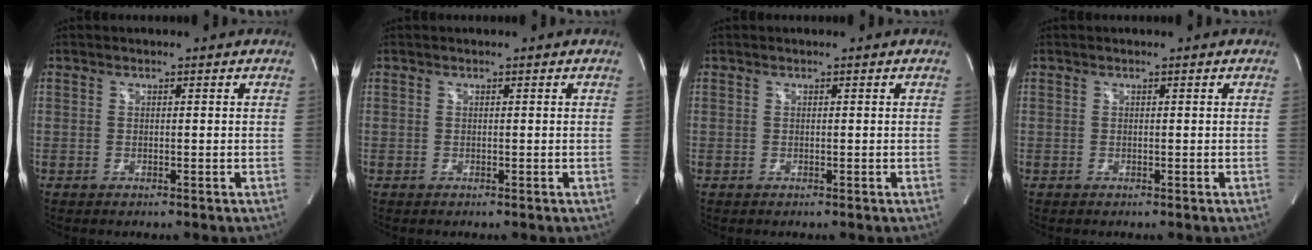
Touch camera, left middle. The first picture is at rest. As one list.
[{"total": 0.0}, {"total": 0.0}, {"total": 0.0}]